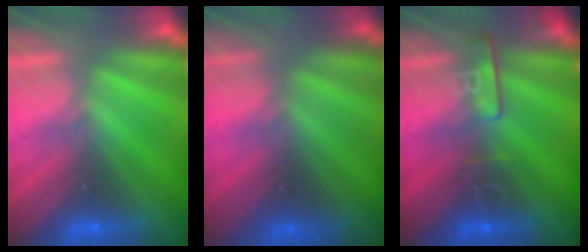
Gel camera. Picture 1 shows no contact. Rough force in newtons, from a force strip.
{"total": 7.5}
{"total": 2.4}